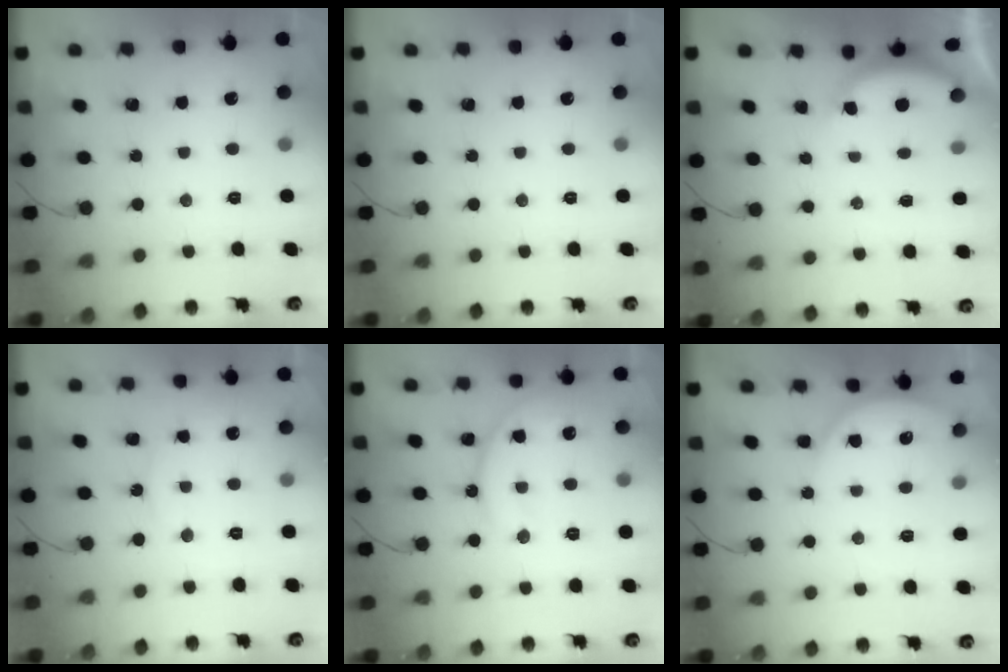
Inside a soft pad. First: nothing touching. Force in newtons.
{"total": 0.0}
{"total": 3.5, "press": 3.4, "slide": 0.6}
{"total": 5.3, "press": 5.3, "slide": 0.7}
{"total": 12.2, "press": 12.1, "slide": 0.9}
{"total": 5.8, "press": 5.8, "slide": 0.7}